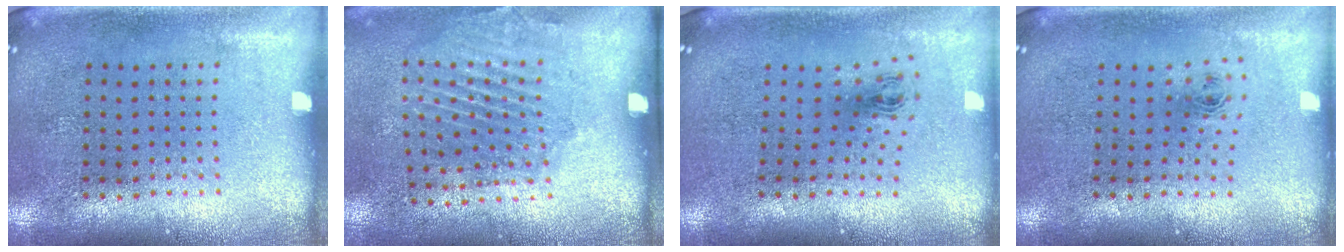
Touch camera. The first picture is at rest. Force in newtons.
{"total": 1.9, "press": 1.2, "slide": 1.5}
{"total": 0.8, "press": 0.4, "slide": 0.8}
{"total": 0.9, "press": 0.4, "slide": 0.8}